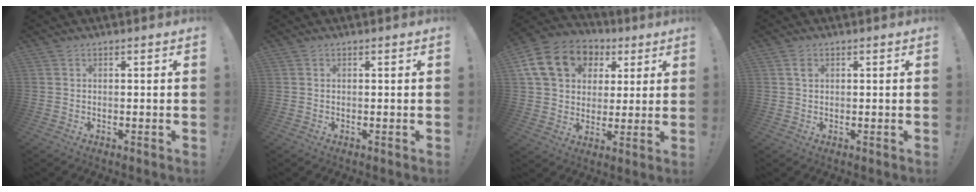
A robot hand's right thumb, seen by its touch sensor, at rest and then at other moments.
{"total": 0.0}
{"total": 18.1, "force": [6.6, 14.1, 9.2], "torque": [-0.133, -0.016, 0.136]}
{"total": 1.9, "force": [0.6, 1.7, 0.6], "torque": [0.005, -0.005, 0.007]}